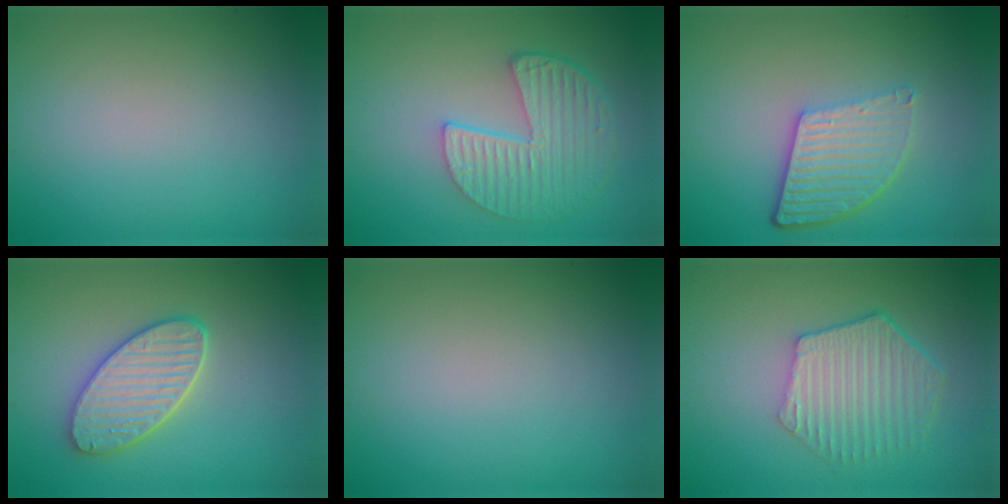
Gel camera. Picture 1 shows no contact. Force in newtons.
{"total": 5.5, "press": 4.1, "slide": 3.6}
{"total": 5.5, "press": 4.0, "slide": 3.8}
{"total": 4.7, "press": 4.2, "slide": 2.1}
{"total": 0.0}
{"total": 5.5, "press": 4.2, "slide": 3.6}